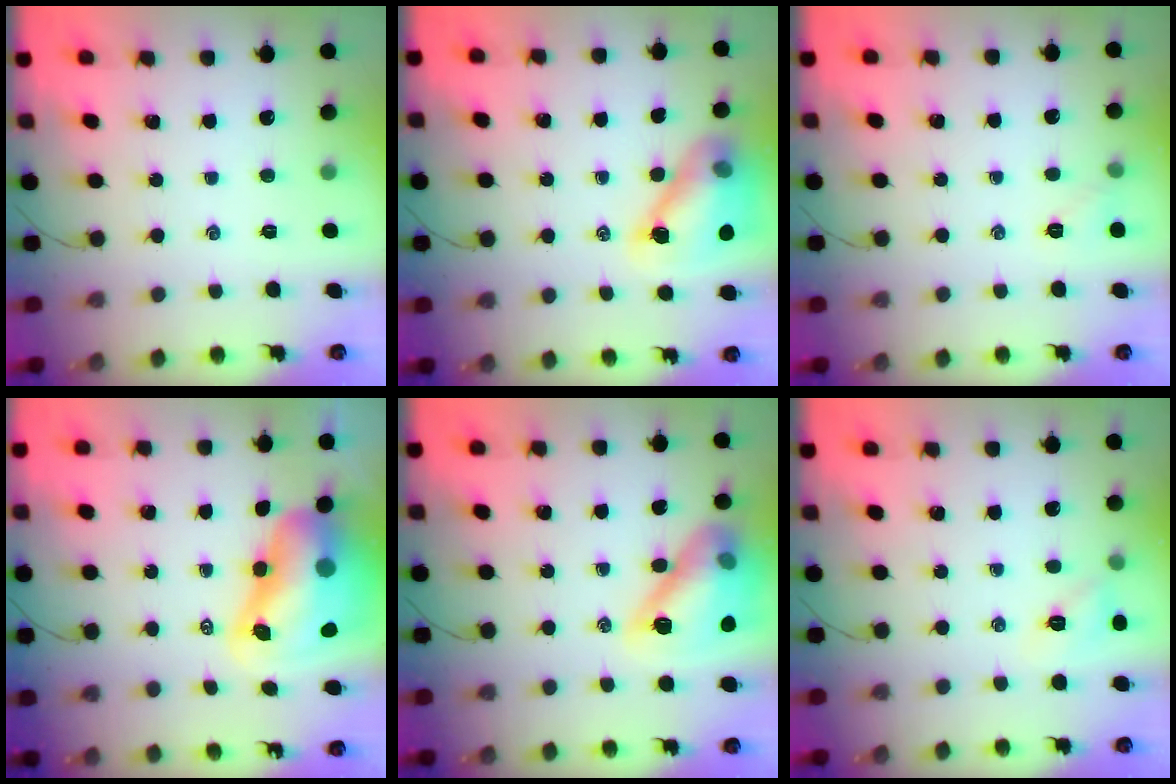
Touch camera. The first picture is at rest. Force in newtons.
{"total": 13.0, "press": 12.4, "slide": 3.8}
{"total": 4.7, "press": 4.5, "slide": 1.3}
{"total": 14.7, "press": 14.2, "slide": 3.9}
{"total": 16.8, "press": 16.7, "slide": 1.9}
{"total": 6.8, "press": 6.6, "slide": 1.6}